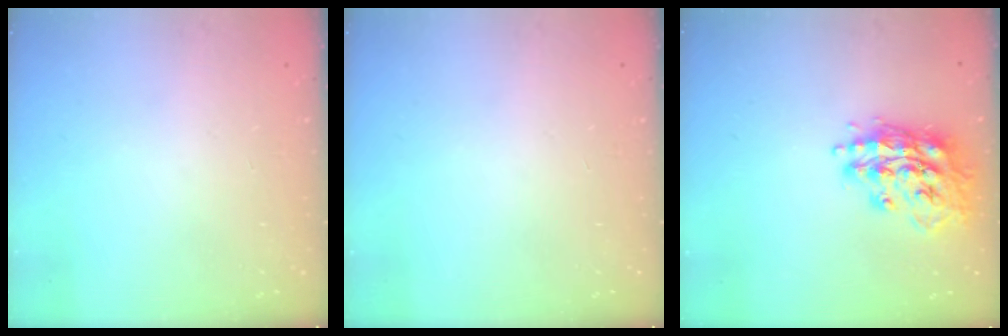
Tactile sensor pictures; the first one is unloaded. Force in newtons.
{"total": 0.0}
{"total": 16.9, "press": 16.8, "slide": 1.5}